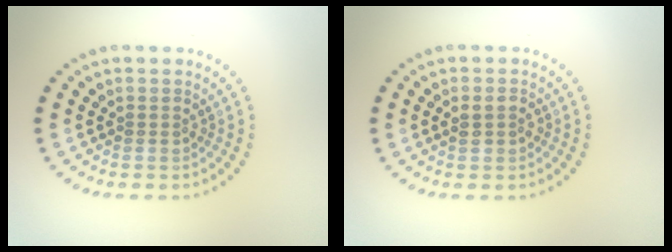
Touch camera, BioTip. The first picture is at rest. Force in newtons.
{"total": 1.4, "press": 1.4, "slide": 0.1}